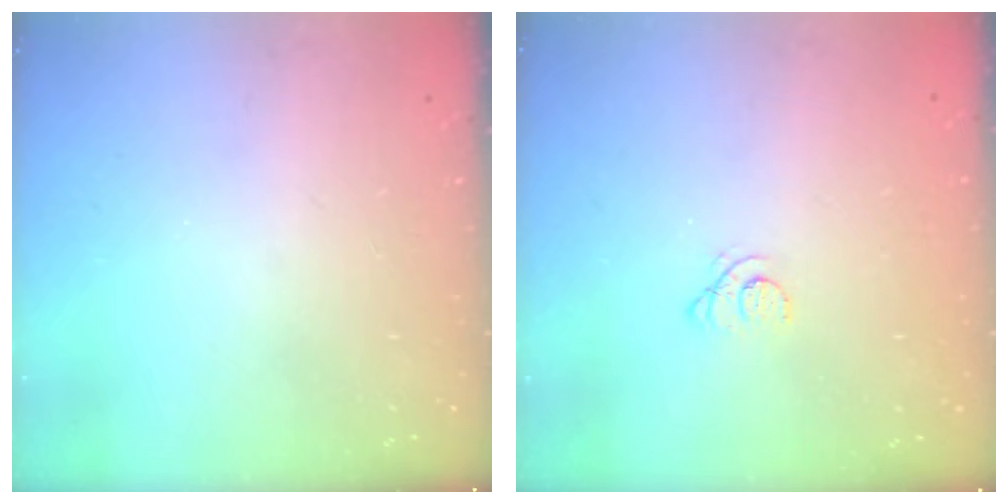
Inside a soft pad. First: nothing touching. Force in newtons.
{"total": 1.1, "press": 1.1, "slide": 0.1}